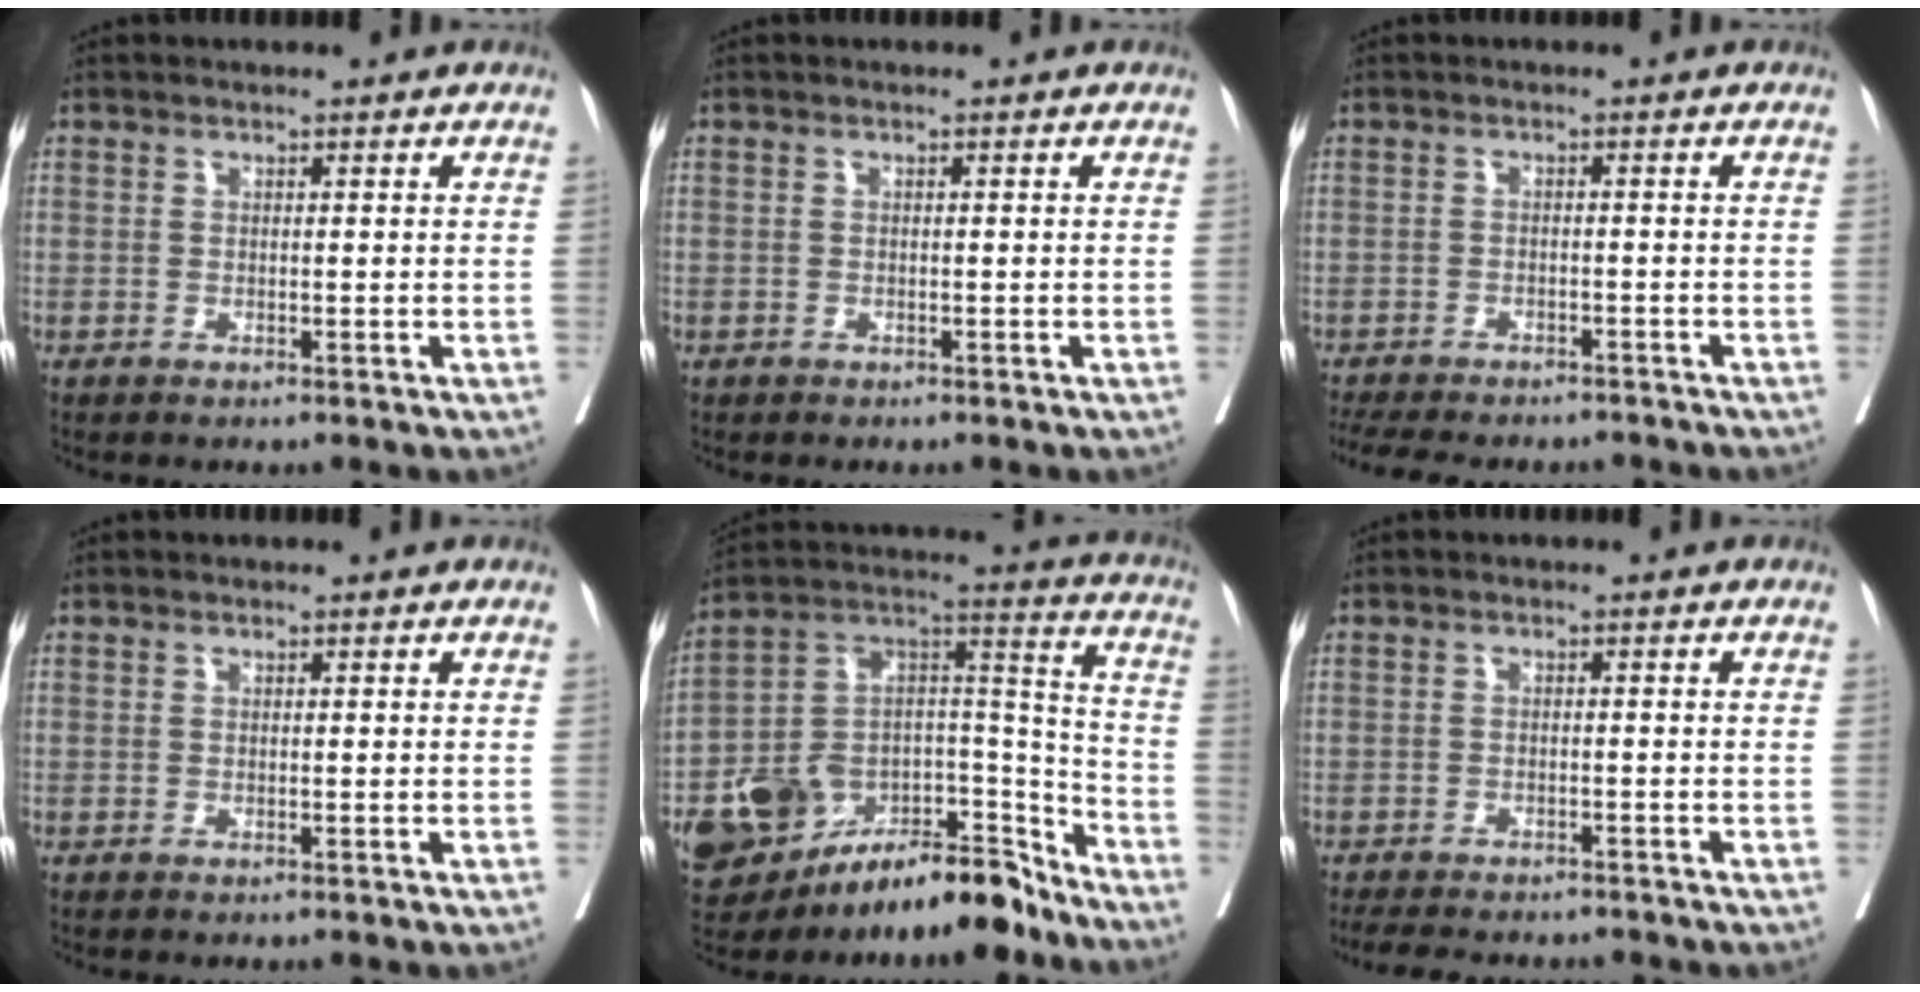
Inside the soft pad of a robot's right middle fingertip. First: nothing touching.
{"total": 0.0}
{"total": 13.8, "force": [-12.2, 3.9, 5.3], "torque": [-0.112, -0.008, -0.160]}
{"total": 0.0}
{"total": 21.2, "force": [-16.0, 8.2, 11.2], "torque": [-0.192, 0.045, -0.266]}
{"total": 9.6, "force": [-8.4, 2.7, 3.6], "torque": [-0.057, -0.007, -0.115]}